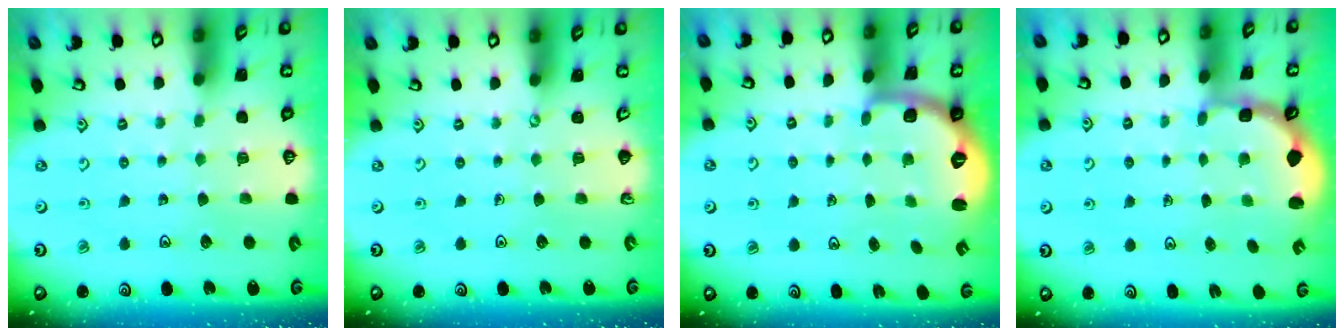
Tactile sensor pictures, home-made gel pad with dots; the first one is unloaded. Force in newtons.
{"total": 0.0}
{"total": 2.7, "press": 1.6, "slide": 2.1}
{"total": 2.6, "press": 1.9, "slide": 1.8}